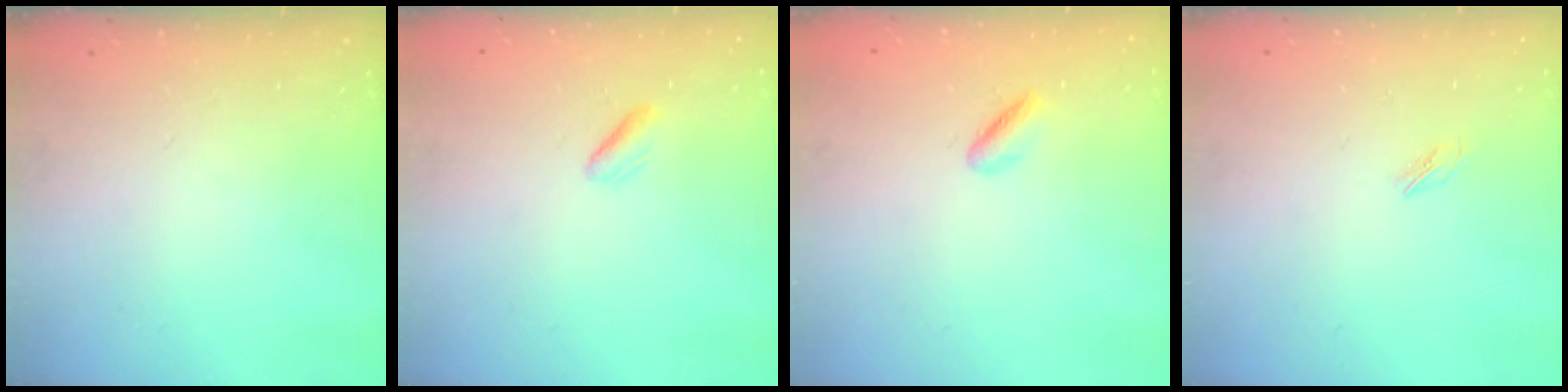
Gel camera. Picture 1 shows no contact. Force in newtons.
{"total": 1.9, "press": 1.8, "slide": 0.6}
{"total": 2.0, "press": 1.7, "slide": 1.1}
{"total": 1.7, "press": 1.7, "slide": 0.2}